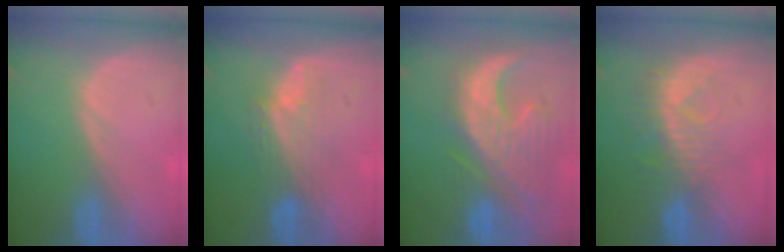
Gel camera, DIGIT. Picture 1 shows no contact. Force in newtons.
{"total": 5.5, "press": 5.4, "slide": 0.7}
{"total": 12.8, "press": 11.2, "slide": 6.2}
{"total": 8.2, "press": 7.4, "slide": 3.5}